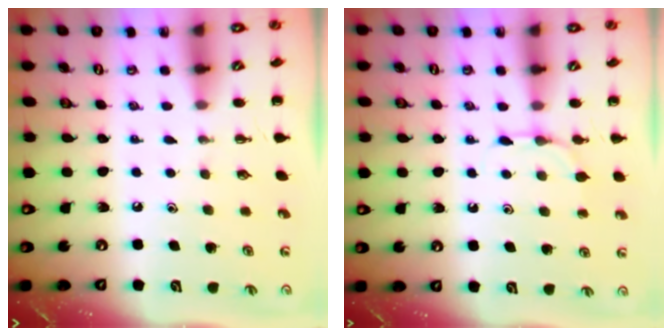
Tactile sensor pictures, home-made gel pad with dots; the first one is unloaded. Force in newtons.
{"total": 4.9, "press": 4.6, "slide": 1.5}